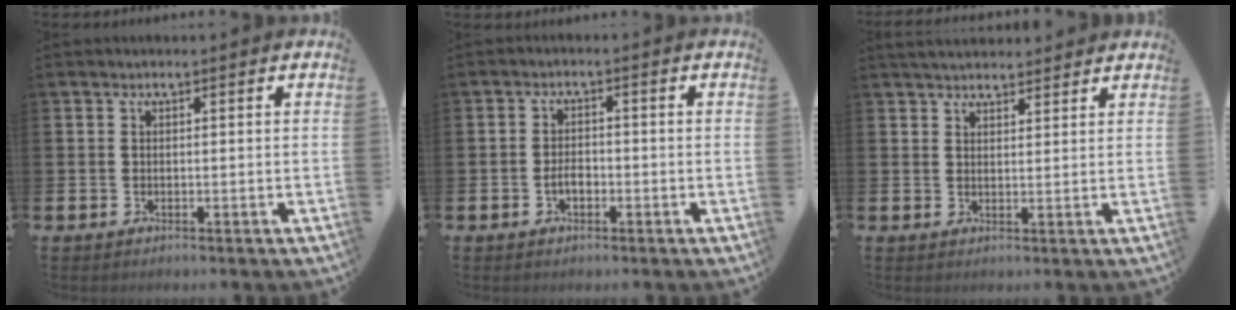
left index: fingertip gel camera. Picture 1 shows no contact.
{"total": 2.2, "force": [-0.7, 1.3, 1.7], "torque": [-0.022, 0.000, -0.017]}
{"total": 3.3, "force": [3.3, 0.7, 0.3], "torque": [-0.010, -0.010, 0.060]}